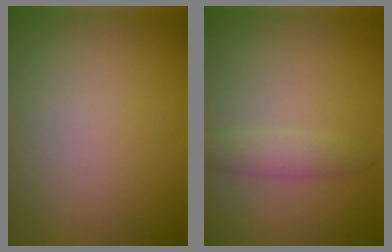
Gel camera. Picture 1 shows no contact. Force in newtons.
{"total": 1.9, "press": 1.9, "slide": 0.0}